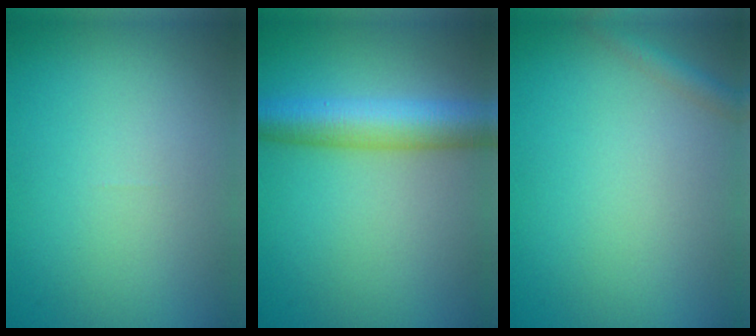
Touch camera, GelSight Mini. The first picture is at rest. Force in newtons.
{"total": 6.5, "press": 6.5, "slide": 0.2}
{"total": 1.5, "press": 1.5, "slide": 0.1}